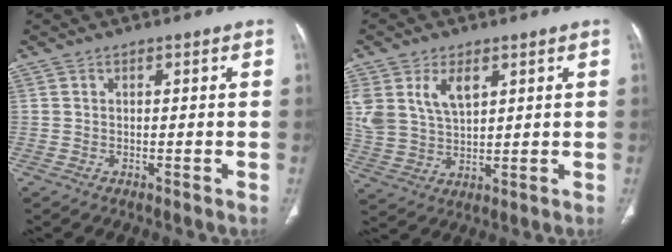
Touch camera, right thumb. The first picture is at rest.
{"total": 10.0, "force": [4.2, 5.9, 6.9], "torque": [-0.133, -0.008, 0.093]}